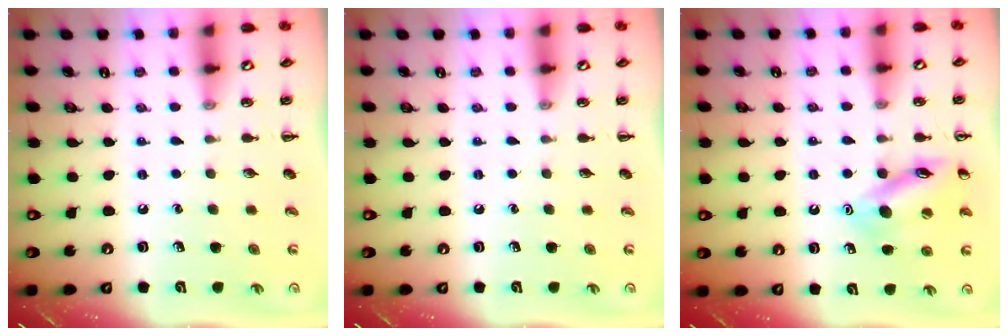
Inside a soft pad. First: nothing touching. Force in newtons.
{"total": 0.0}
{"total": 12.2, "press": 12.2, "slide": 0.9}